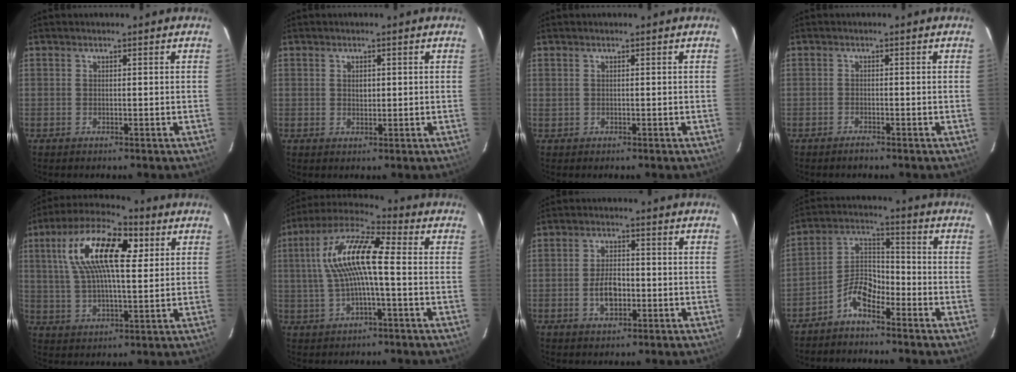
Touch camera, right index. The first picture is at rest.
{"total": 1.5, "force": [0.4, 1.2, 0.9], "torque": [-0.014, 0.003, 0.007]}
{"total": 0.0}
{"total": 1.2, "force": [-1.1, 0.2, 0.4], "torque": [-0.011, 0.000, -0.023]}
{"total": 16.9, "force": [5.5, 6.6, 14.6], "torque": [-0.276, 0.031, 0.089]}
{"total": 13.6, "force": [0.8, 3.4, 13.2], "torque": [-0.258, 0.023, 0.008]}
{"total": 5.3, "force": [-1.4, 3.1, 4.1], "torque": [-0.081, 0.004, -0.019]}
{"total": 6.7, "force": [-4.8, 2.8, 3.7], "torque": [-0.078, 0.020, -0.097]}